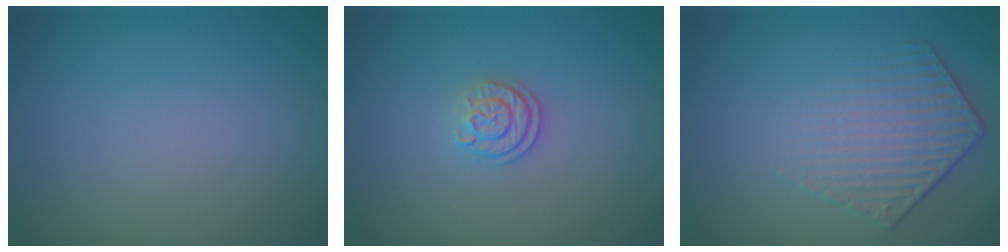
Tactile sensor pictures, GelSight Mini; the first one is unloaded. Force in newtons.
{"total": 2.2, "press": 1.7, "slide": 1.4}
{"total": 4.4, "press": 3.0, "slide": 3.1}